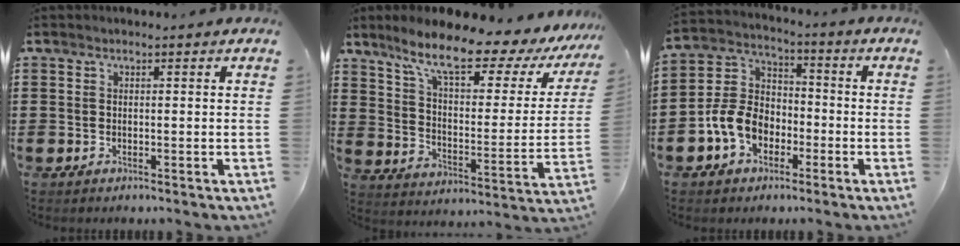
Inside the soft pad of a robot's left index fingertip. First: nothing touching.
{"total": 10.8, "force": [8.0, 2.2, 6.9], "torque": [-0.140, -0.047, 0.127]}
{"total": 8.2, "force": [-3.5, 6.0, 4.3], "torque": [-0.122, 0.010, -0.075]}